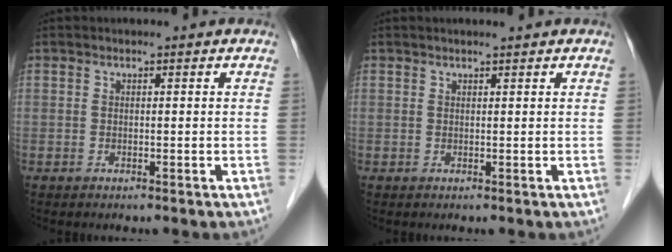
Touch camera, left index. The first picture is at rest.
{"total": 1.4, "force": [1.2, 0.0, 0.7], "torque": [-0.009, 0.010, 0.018]}